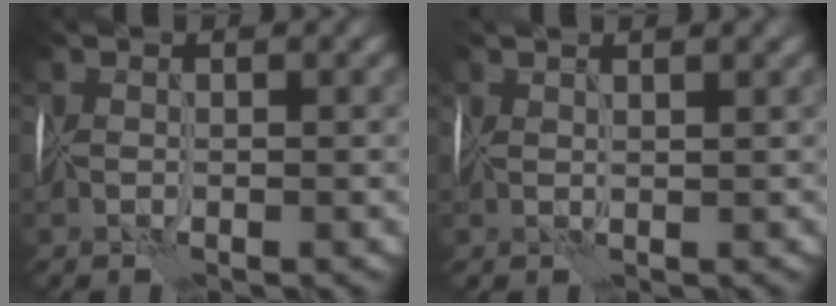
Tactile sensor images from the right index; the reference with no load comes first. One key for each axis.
{"total": 2.3, "fx": 2.0, "fy": 0.3, "fz": 1.1, "tx": -0.007, "ty": 0.010, "tz": 0.029}